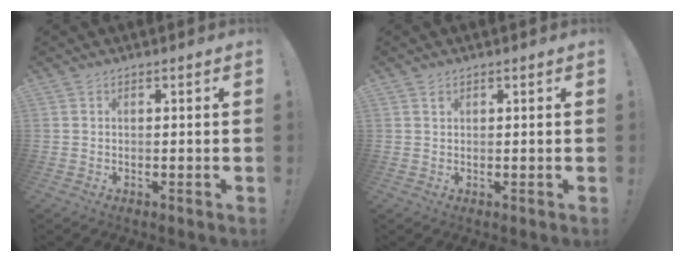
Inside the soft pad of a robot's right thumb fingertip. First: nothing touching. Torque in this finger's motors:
{"motor_torque": [-0.11, 0.09, 0.12, -0.05, 0.03]}